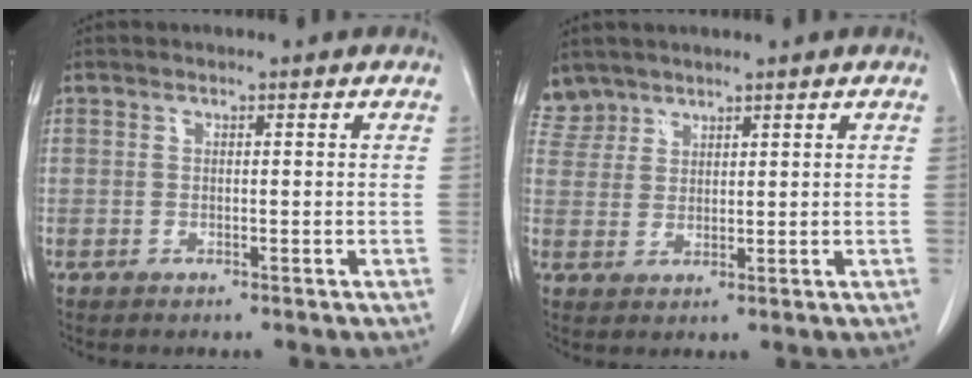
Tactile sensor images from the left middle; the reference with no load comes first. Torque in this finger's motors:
{"motor_torque": [0.17, -0.15, 0.06, -0.05]}